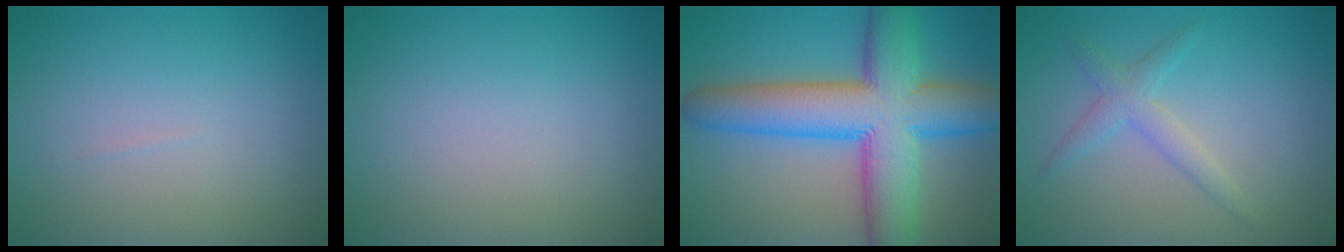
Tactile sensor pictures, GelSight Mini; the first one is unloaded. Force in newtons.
{"total": 0.0}
{"total": 11.7, "press": 11.7, "slide": 0.1}
{"total": 1.3, "press": 1.3, "slide": 0.1}